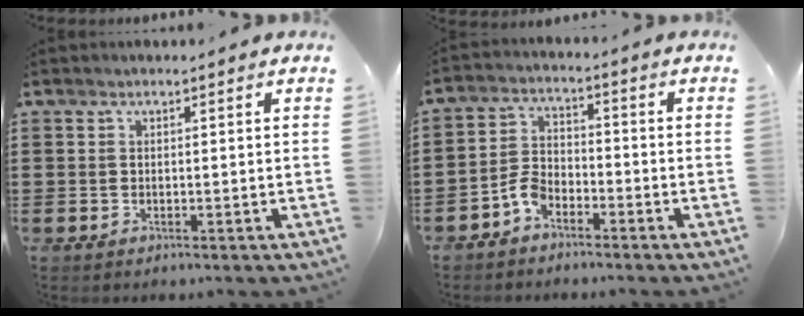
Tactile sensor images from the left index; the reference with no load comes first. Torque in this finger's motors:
{"motor_torque": [0.72, 0.72, 0.28, 0.07]}